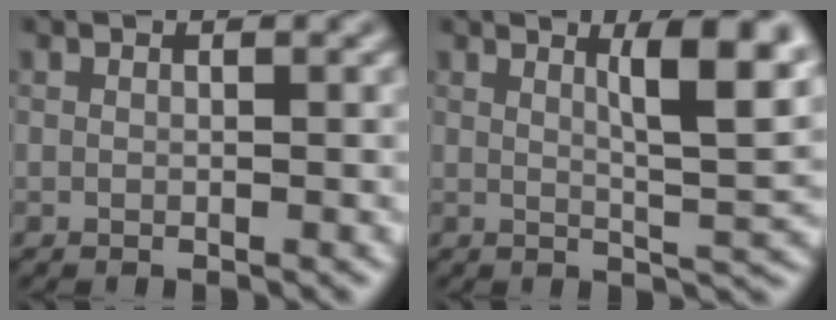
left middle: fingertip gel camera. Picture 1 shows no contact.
{"total": 6.8, "force": [2.5, 1.6, 6.1], "torque": [-0.072, 0.001, 0.039]}